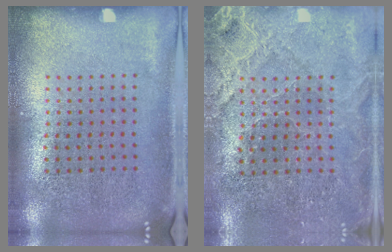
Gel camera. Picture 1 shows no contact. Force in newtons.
{"total": 2.8, "press": 2.8, "slide": 0.3}